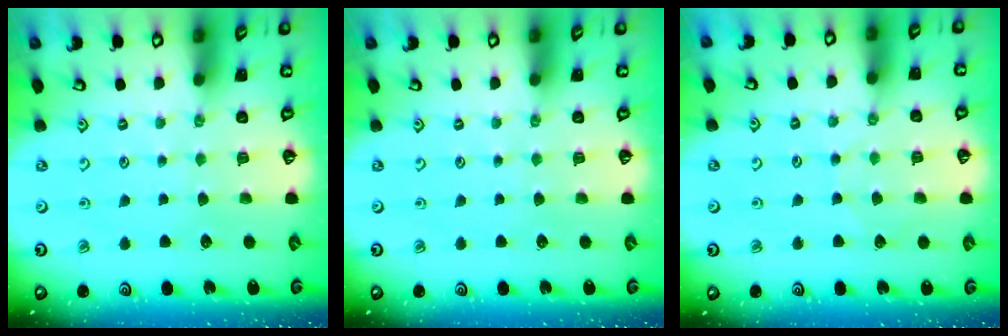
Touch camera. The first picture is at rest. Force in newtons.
{"total": 0.0}
{"total": 5.2, "press": 5.2, "slide": 0.5}